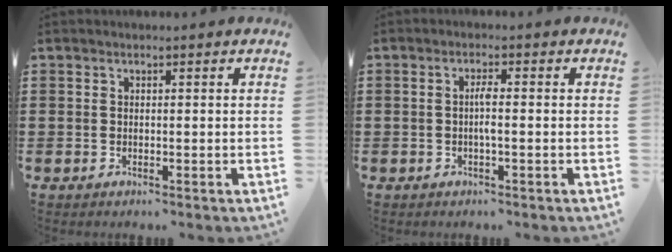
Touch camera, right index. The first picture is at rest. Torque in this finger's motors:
{"motor_torque": [0.66, -0.38, 0.20, 0.08]}